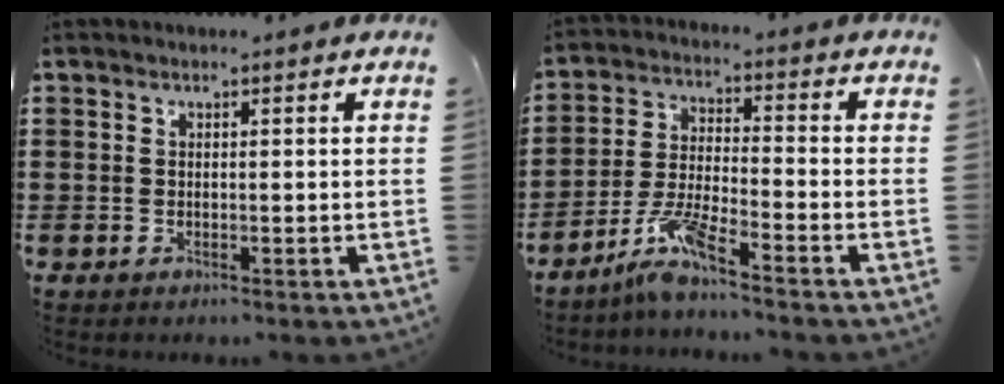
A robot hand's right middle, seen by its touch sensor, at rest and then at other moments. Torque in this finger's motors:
{"motor_torque": [2.04, 0.09, 0.09, 0.05]}